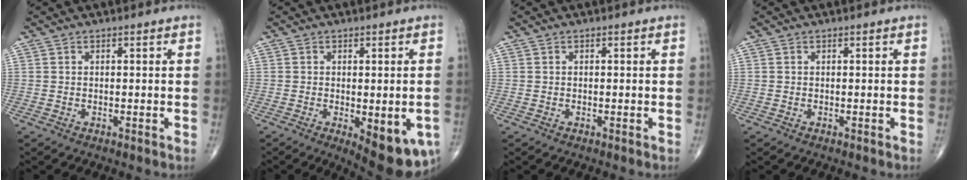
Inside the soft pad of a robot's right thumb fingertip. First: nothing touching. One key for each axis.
{"total": 11.5, "fx": -4.0, "fy": 4.4, "fz": 9.9, "tx": -0.121, "ty": -0.005, "tz": -0.042}
{"total": 0.0}
{"total": 0.0}